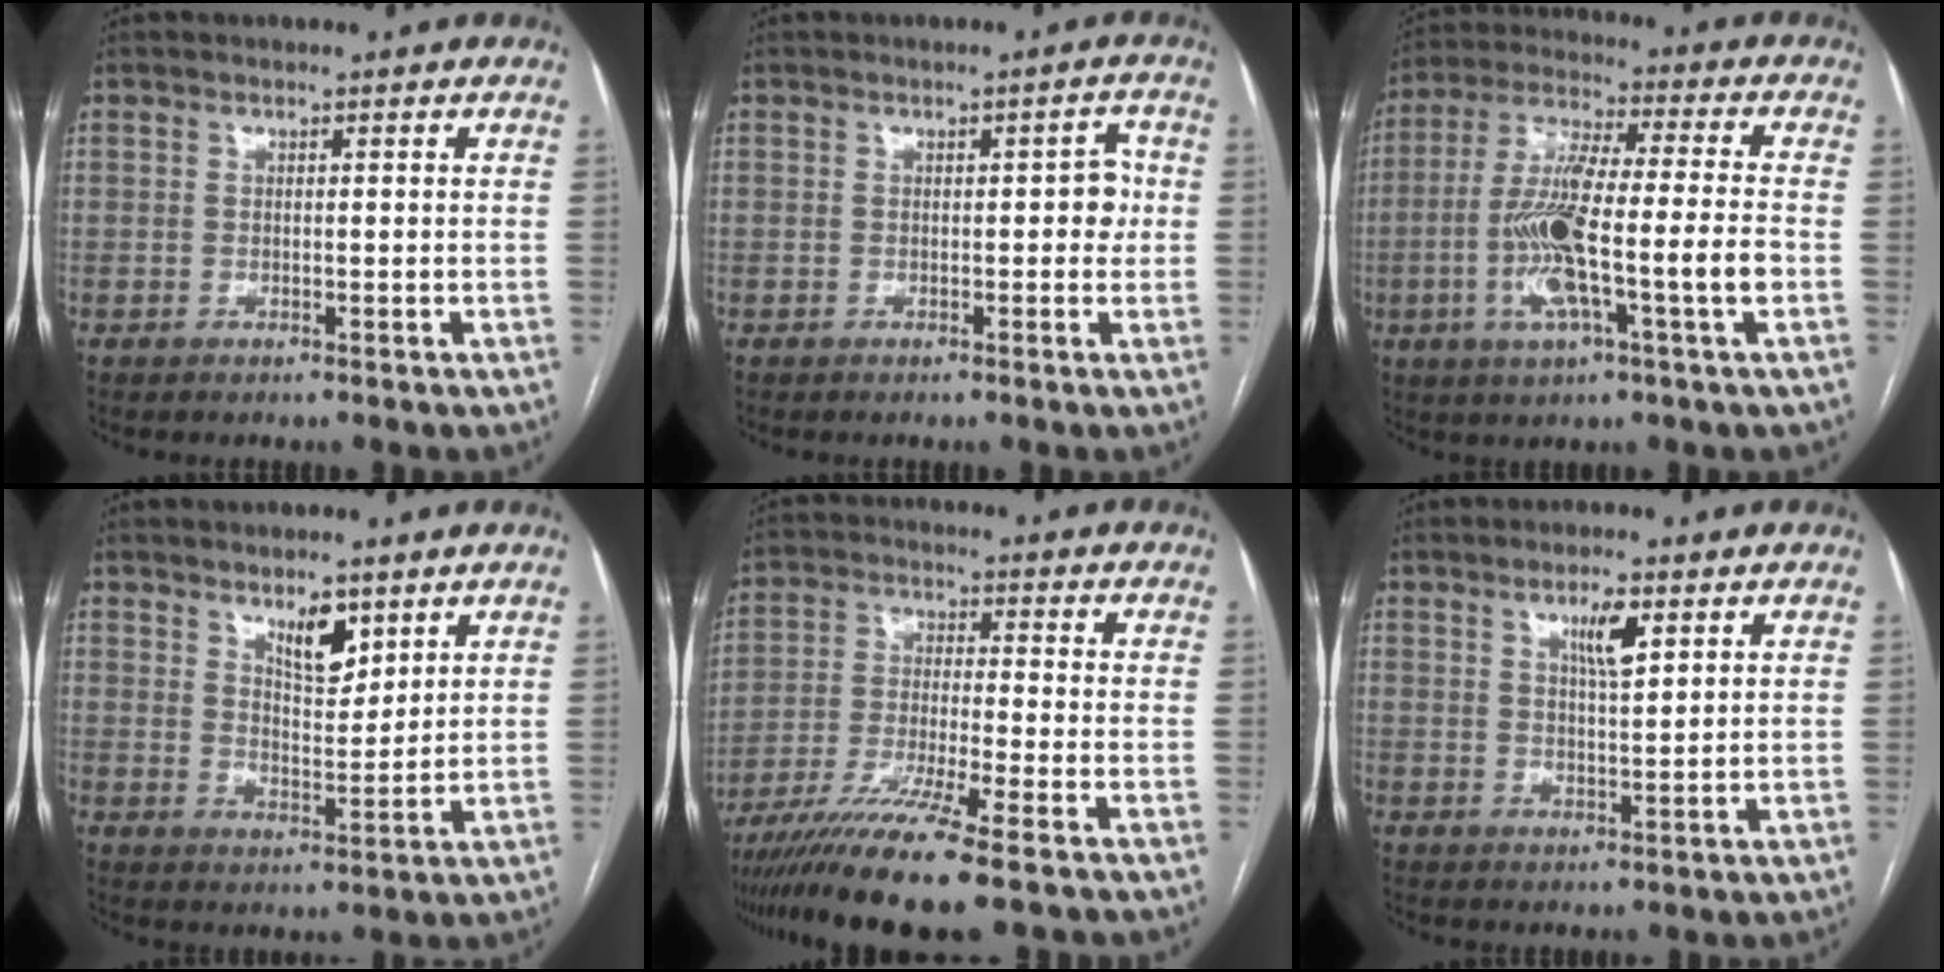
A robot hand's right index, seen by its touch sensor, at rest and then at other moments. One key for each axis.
{"total": 2.8, "fx": 0.0, "fy": 1.3, "fz": 2.4, "tx": -0.023, "ty": 0.014, "tz": -0.001}
{"total": 14.6, "fx": -3.4, "fy": 1.0, "fz": 14.2, "tx": -0.278, "ty": 0.004, "tz": -0.065}
{"total": 5.8, "fx": 3.8, "fy": 2.1, "fz": 3.9, "tx": -0.069, "ty": -0.007, "tz": 0.067}
{"total": 12.1, "fx": -9.2, "fy": -1.3, "fz": 7.8, "tx": -0.138, "ty": -0.034, "tz": -0.155}
{"total": 4.5, "fx": 2.3, "fy": 0.8, "fz": 3.9, "tx": -0.069, "ty": -0.002, "tz": 0.040}